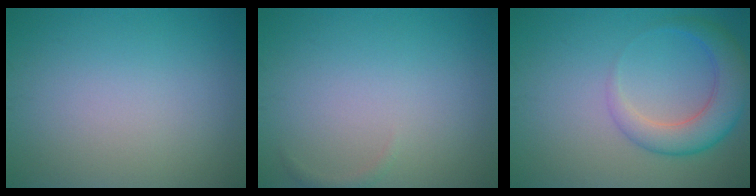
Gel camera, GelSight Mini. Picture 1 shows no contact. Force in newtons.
{"total": 0.6, "press": 0.6, "slide": 0.1}
{"total": 4.9, "press": 4.9, "slide": 0.2}